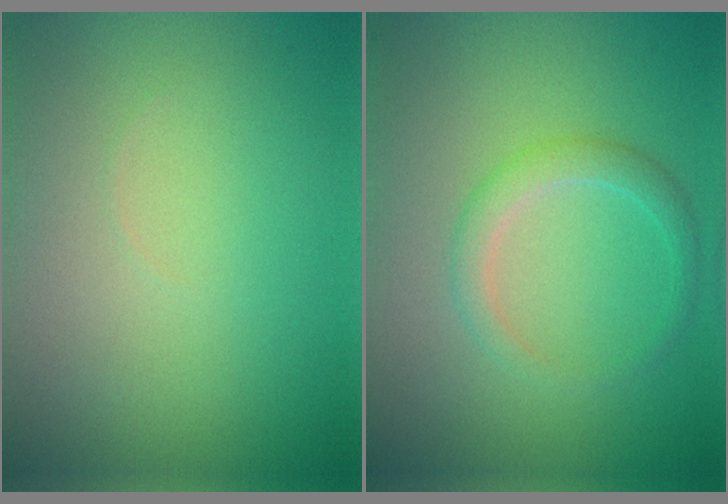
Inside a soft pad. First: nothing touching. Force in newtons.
{"total": 2.1, "press": 2.1, "slide": 0.1}